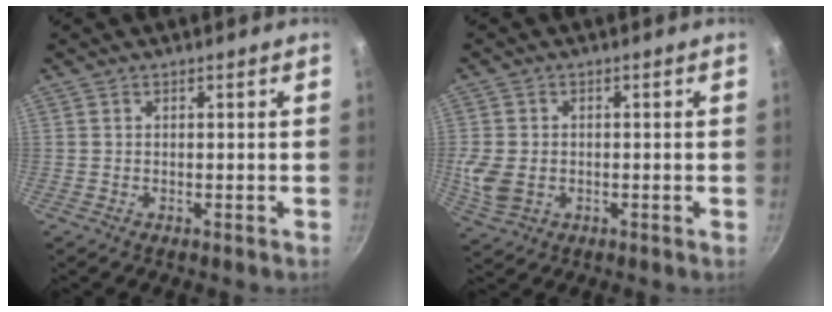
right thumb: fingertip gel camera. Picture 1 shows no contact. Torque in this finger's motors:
{"motor_torque": [0.80, 0.66, 0.62, 0.18, 0.06]}